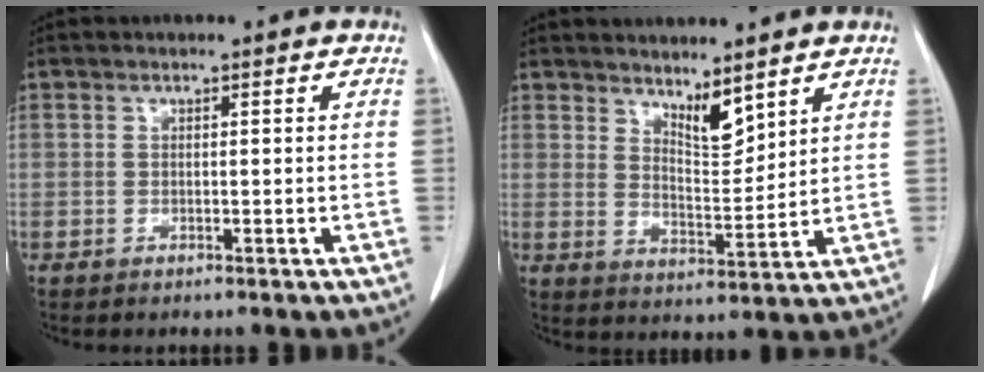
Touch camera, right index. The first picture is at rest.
{"total": 5.3, "force": [4.2, 1.3, 2.9], "torque": [-0.053, -0.013, 0.082]}